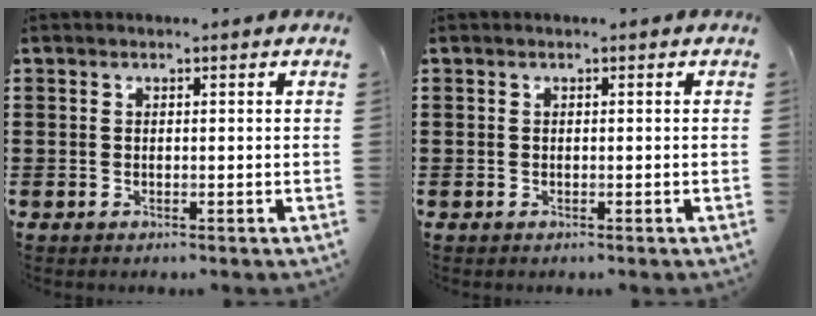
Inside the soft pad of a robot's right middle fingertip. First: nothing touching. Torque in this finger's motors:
{"motor_torque": [-0.18, 0.26, -0.03, 0.01]}